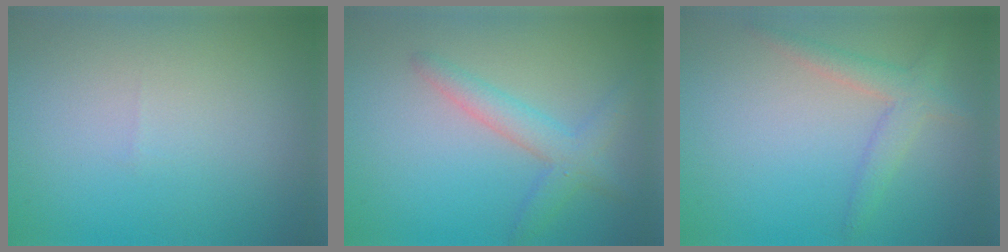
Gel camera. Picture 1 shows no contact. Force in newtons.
{"total": 2.9, "press": 2.9, "slide": 0.1}
{"total": 2.4, "press": 2.4, "slide": 0.2}